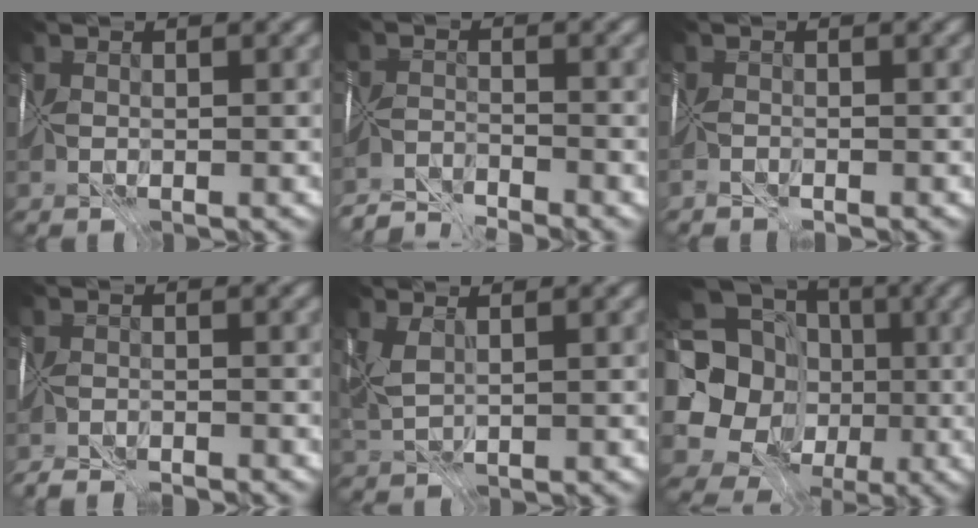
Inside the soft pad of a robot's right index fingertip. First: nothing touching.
{"total": 5.0, "force": [-4.9, 0.4, 0.9], "torque": [-0.008, -0.008, -0.085]}
{"total": 0.9, "force": [-0.9, 0.0, -0.2], "torque": [0.005, 0.001, -0.021]}
{"total": 5.2, "force": [-5.1, 0.8, 0.8], "torque": [-0.008, -0.009, -0.070]}
{"total": 1.8, "force": [1.4, 0.4, 1.1], "torque": [-0.032, 0.010, 0.032]}
{"total": 18.6, "force": [1.3, 17.3, 6.5], "torque": [-0.170, 0.011, -0.010]}